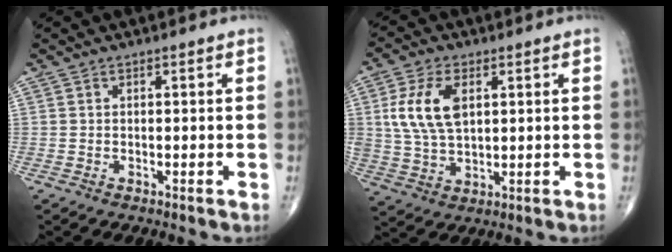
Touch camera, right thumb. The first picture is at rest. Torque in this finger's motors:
{"motor_torque": [0.17, 0.22, 0.87, 0.68, 0.17]}